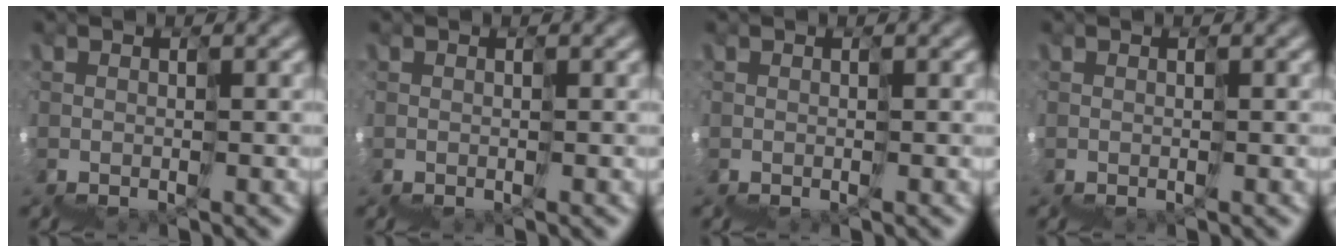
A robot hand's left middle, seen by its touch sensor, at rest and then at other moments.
{"total": 0.0}
{"total": 0.0}
{"total": 0.0}